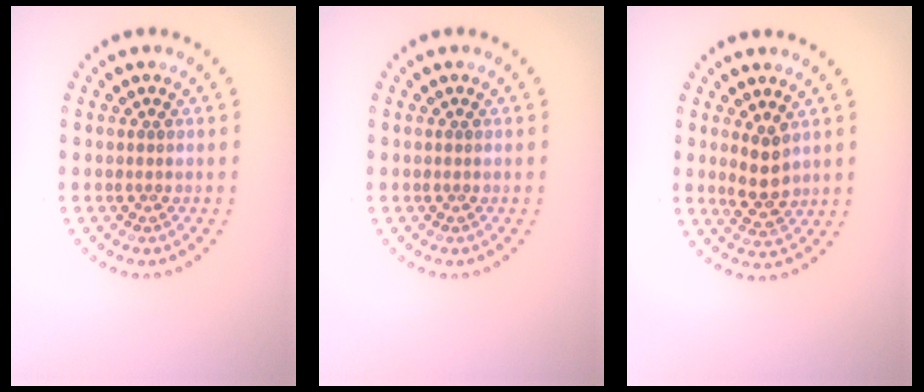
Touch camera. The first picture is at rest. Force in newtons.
{"total": 0.0}
{"total": 2.7, "press": 2.6, "slide": 0.7}